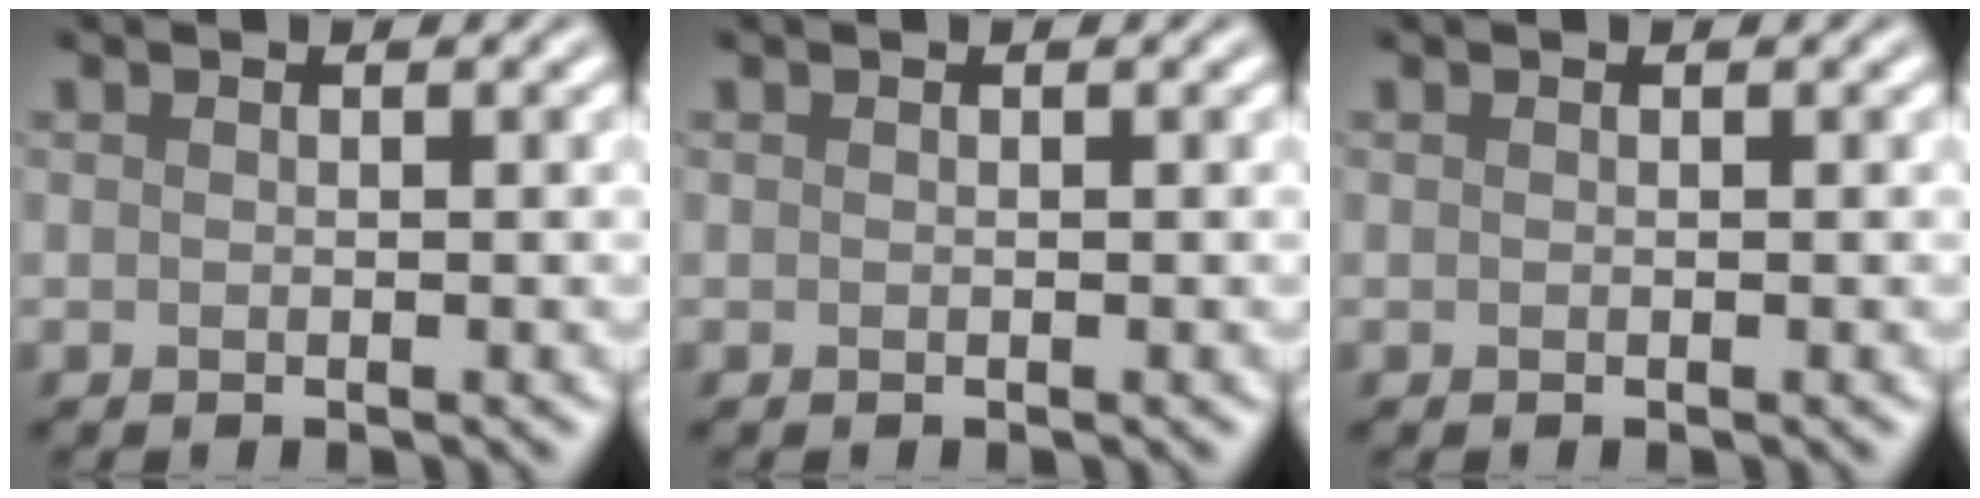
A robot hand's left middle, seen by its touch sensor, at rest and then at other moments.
{"total": 0.0}
{"total": 0.0}